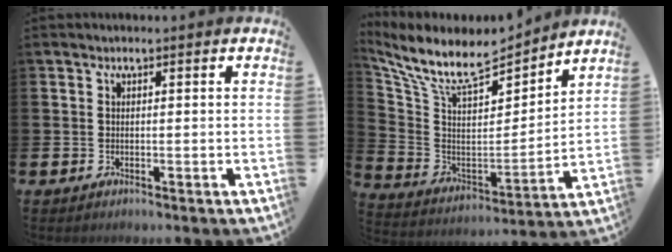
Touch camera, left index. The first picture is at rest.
{"total": 9.7, "force": [8.4, 3.1, 3.8], "torque": [-0.115, -0.055, 0.145]}